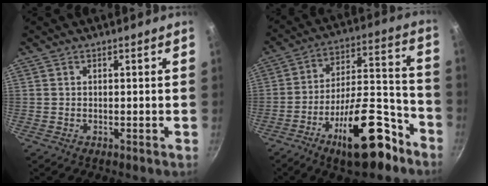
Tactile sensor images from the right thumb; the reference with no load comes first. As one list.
[{"total": 19.6, "force": [-11.2, 7.5, 14.2], "torque": [-0.182, 0.086, -0.173]}]